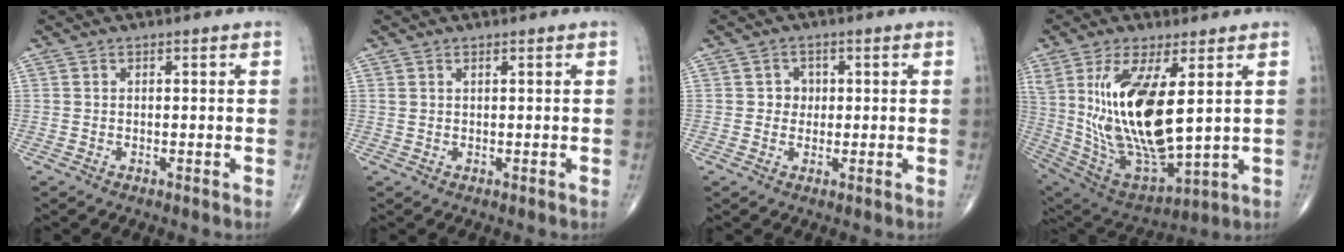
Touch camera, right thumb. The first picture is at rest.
{"total": 0.6, "force": [0.4, 0.2, 0.4], "torque": [-0.012, 0.006, 0.009]}
{"total": 2.6, "force": [0.3, 2.4, 1.0], "torque": [0.004, 0.005, 0.000]}
{"total": 22.1, "force": [4.0, 8.8, 19.8], "torque": [-0.392, -0.034, 0.096]}